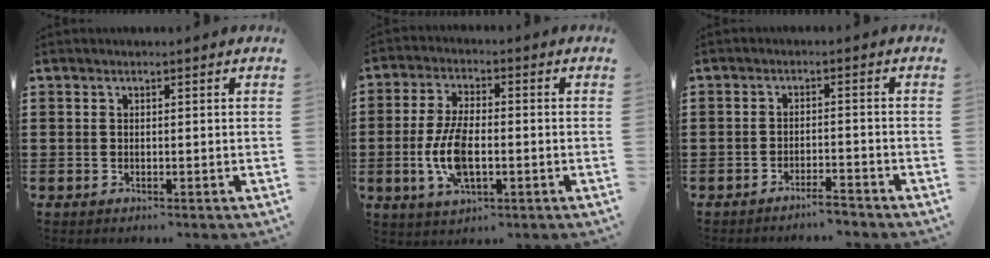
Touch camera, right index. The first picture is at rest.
{"total": 8.3, "force": [-1.7, 3.5, 7.3], "torque": [-0.165, -0.006, -0.036]}
{"total": 2.8, "force": [-2.7, 0.0, 0.8], "torque": [-0.016, 0.001, -0.055]}